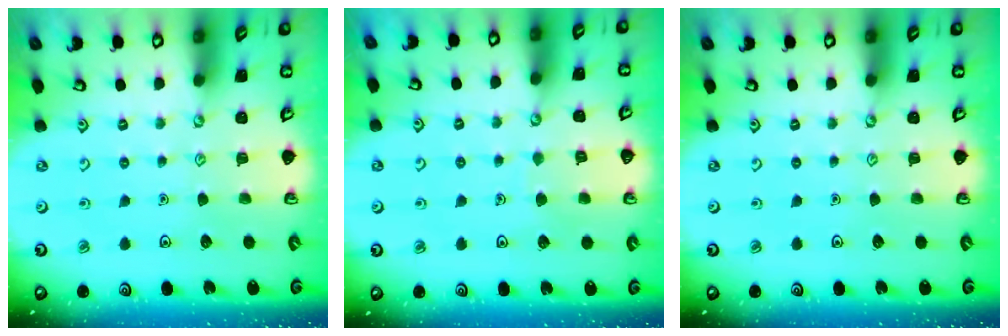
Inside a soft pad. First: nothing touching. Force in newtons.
{"total": 4.4, "press": 4.4, "slide": 0.4}
{"total": 0.0}